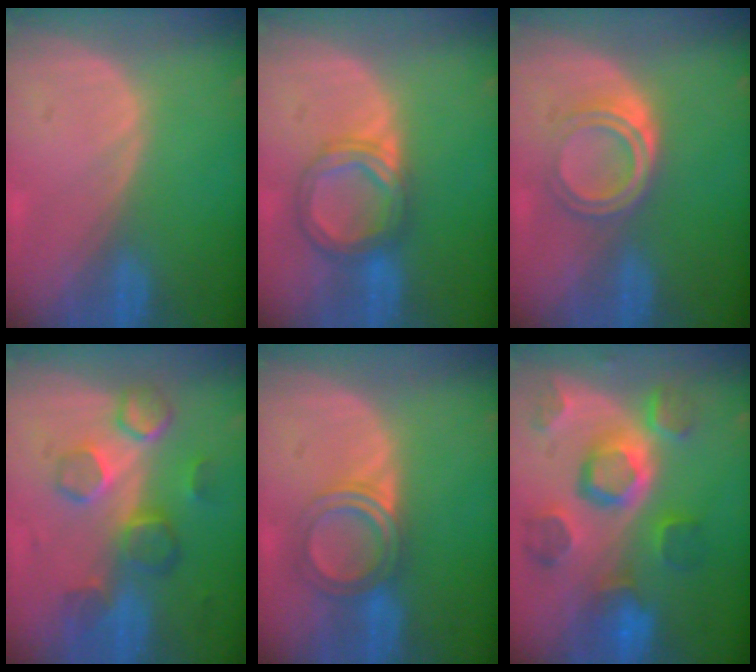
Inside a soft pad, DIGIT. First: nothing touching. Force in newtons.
{"total": 5.9, "press": 5.9, "slide": 0.3}
{"total": 5.1, "press": 4.5, "slide": 2.5}
{"total": 8.4, "press": 7.7, "slide": 3.5}
{"total": 5.1, "press": 5.0, "slide": 0.7}
{"total": 11.2, "press": 10.0, "slide": 5.1}